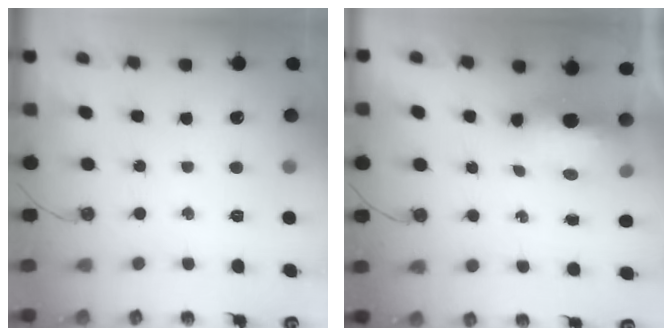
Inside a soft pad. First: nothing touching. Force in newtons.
{"total": 7.4, "press": 7.4, "slide": 0.6}